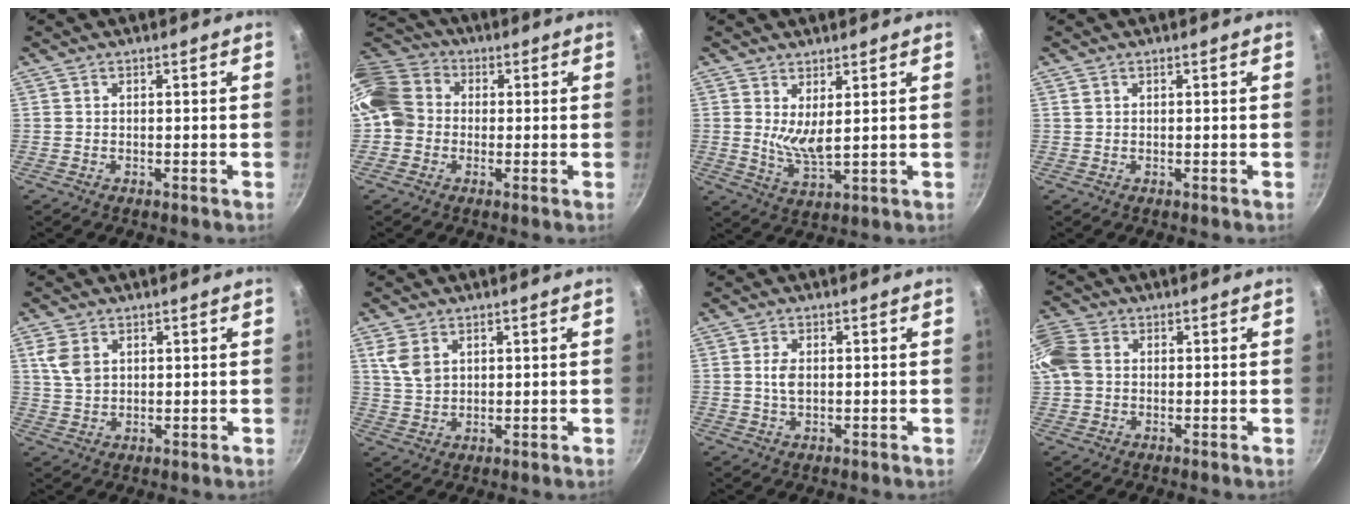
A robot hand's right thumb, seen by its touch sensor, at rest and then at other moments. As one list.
[{"total": 10.1, "force": [0.2, 8.7, 5.1], "torque": [-0.067, 0.020, -0.017]}, {"total": 5.3, "force": [1.9, 1.9, 4.7], "torque": [-0.081, -0.034, 0.038]}, {"total": 0.6, "force": [0.3, 0.5, 0.2], "torque": [-0.003, 0.001, 0.004]}, {"total": 5.6, "force": [2.1, 3.9, 3.5], "torque": [-0.063, -0.003, 0.045]}, {"total": 6.0, "force": [2.5, 4.1, 3.5], "torque": [-0.061, -0.006, 0.055]}, {"total": 3.0, "force": [0.4, 1.7, 2.4], "torque": [-0.042, -0.001, 0.008]}, {"total": 8.0, "force": [1.4, 6.1, 5.1], "torque": [-0.110, 0.015, 0.018]}]